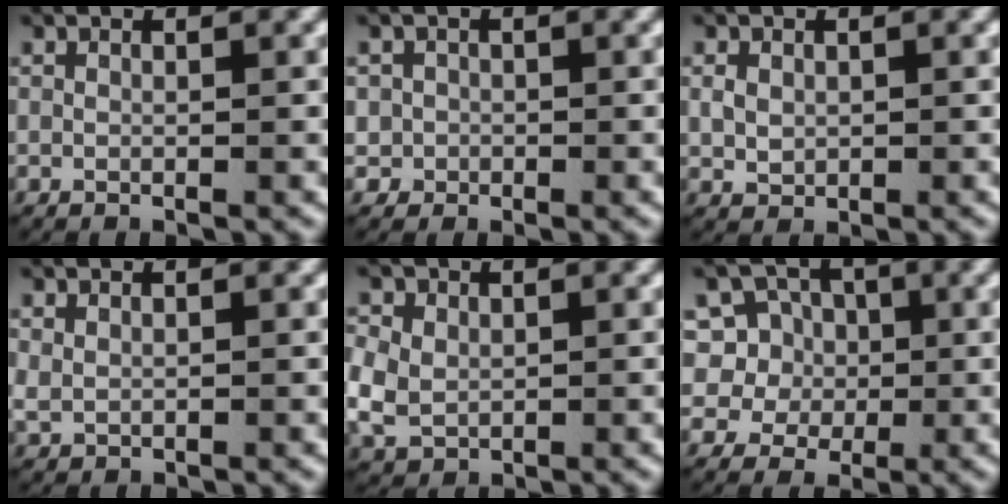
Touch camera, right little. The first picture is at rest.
{"total": 3.8, "force": [-1.0, 3.7, 0.4], "torque": [-0.018, -0.010, -0.019]}
{"total": 1.7, "force": [0.2, 1.4, 0.9], "torque": [-0.023, -0.005, 0.012]}
{"total": 1.3, "force": [0.5, 1.1, 0.5], "torque": [-0.019, -0.004, 0.016]}
{"total": 5.5, "force": [-0.3, 5.1, 2.2], "torque": [-0.074, -0.016, 0.004]}
{"total": 9.9, "force": [-0.8, 9.6, 2.7], "torque": [-0.102, -0.040, -0.013]}